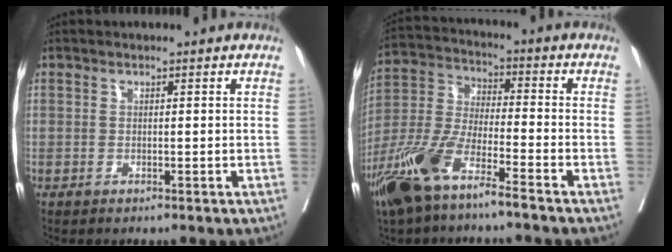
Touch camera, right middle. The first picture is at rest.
{"total": 12.6, "force": [-8.2, 2.3, 9.3], "torque": [-0.208, -0.019, -0.162]}